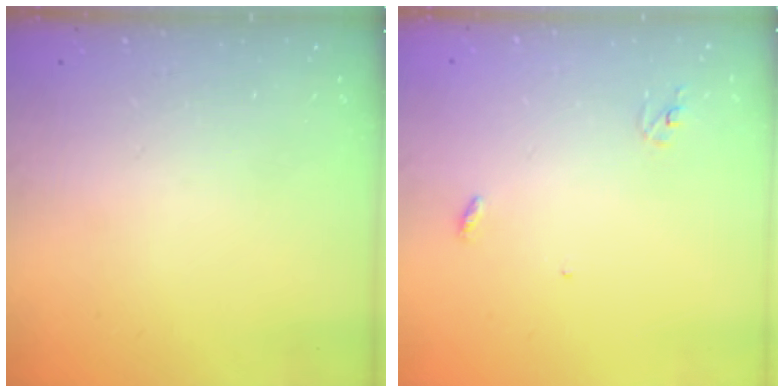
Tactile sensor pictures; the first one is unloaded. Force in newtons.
{"total": 2.9, "press": 2.9, "slide": 0.2}